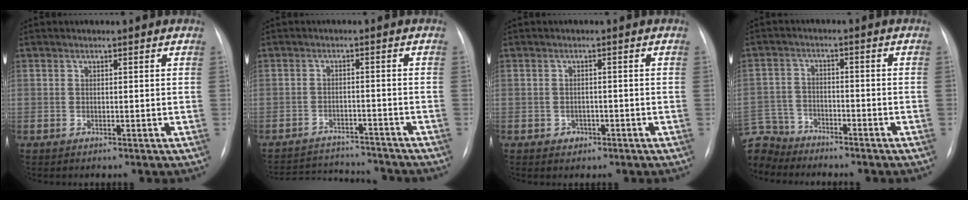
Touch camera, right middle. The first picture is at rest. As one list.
[{"total": 11.9, "force": [-11.6, 1.7, 2.4], "torque": [-0.044, 0.005, -0.160]}, {"total": 1.7, "force": [-0.8, 1.4, 0.4], "torque": [-0.003, 0.006, -0.008]}, {"total": 10.0, "force": [-8.9, 4.3, 1.1], "torque": [-0.045, 0.011, -0.169]}]